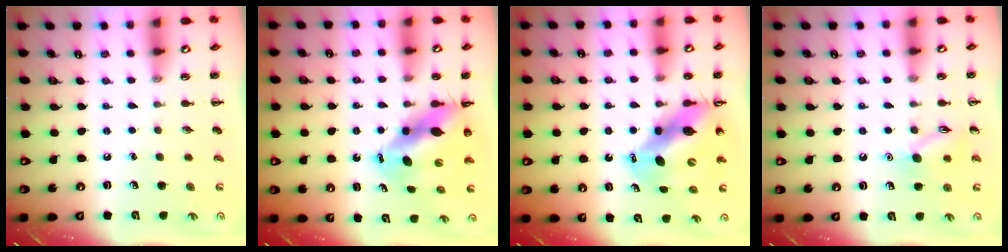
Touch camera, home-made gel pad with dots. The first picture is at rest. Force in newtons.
{"total": 11.3, "press": 10.9, "slide": 3.1}
{"total": 12.5, "press": 11.9, "slide": 3.8}
{"total": 9.6, "press": 9.5, "slide": 0.6}